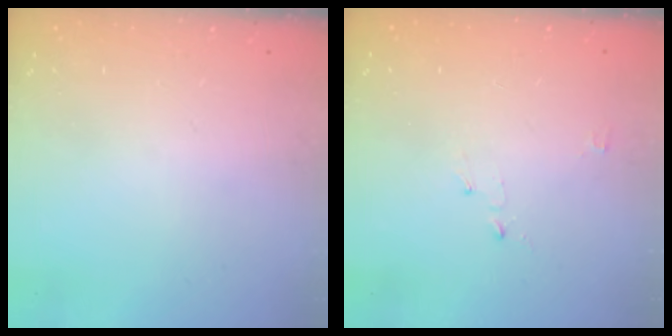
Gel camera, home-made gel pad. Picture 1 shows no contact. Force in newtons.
{"total": 2.4, "press": 2.4, "slide": 0.3}